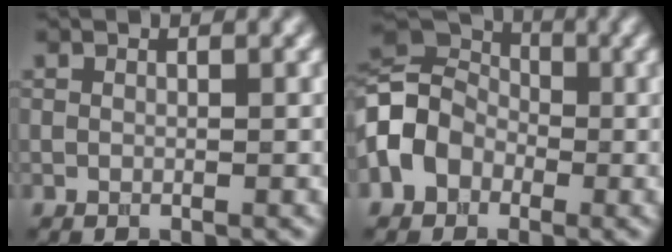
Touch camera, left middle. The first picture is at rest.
{"total": 6.6, "force": [-1.4, 5.2, 3.7], "torque": [-0.069, 0.012, -0.042]}